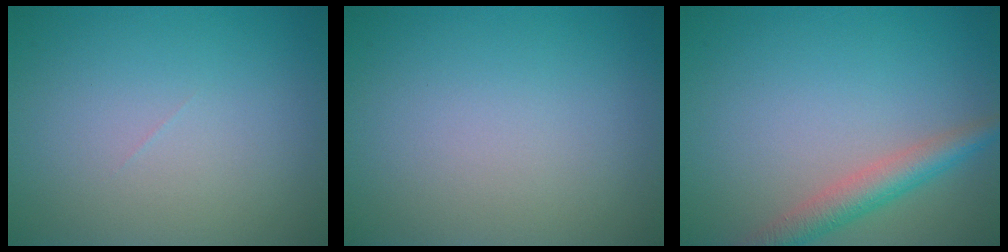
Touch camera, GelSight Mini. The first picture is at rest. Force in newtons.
{"total": 0.0}
{"total": 3.5, "press": 3.5, "slide": 0.1}